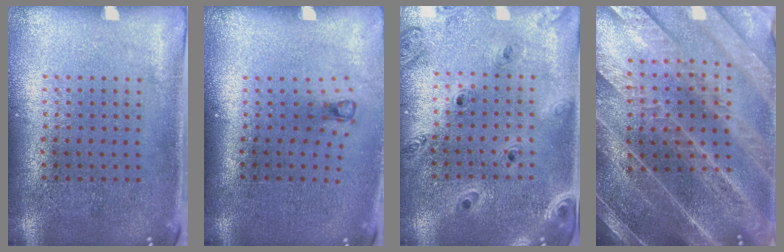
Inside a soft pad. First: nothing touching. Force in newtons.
{"total": 0.8, "press": 0.4, "slide": 0.7}
{"total": 1.3, "press": 1.3, "slide": 0.2}
{"total": 4.4, "press": 4.0, "slide": 1.8}